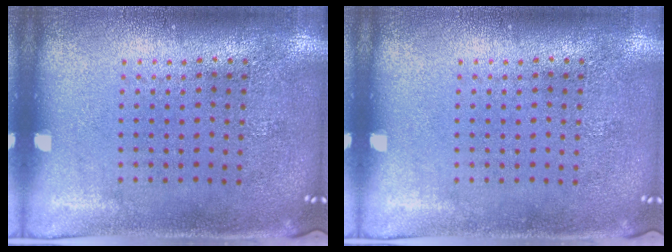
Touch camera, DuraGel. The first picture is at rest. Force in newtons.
{"total": 0.0}